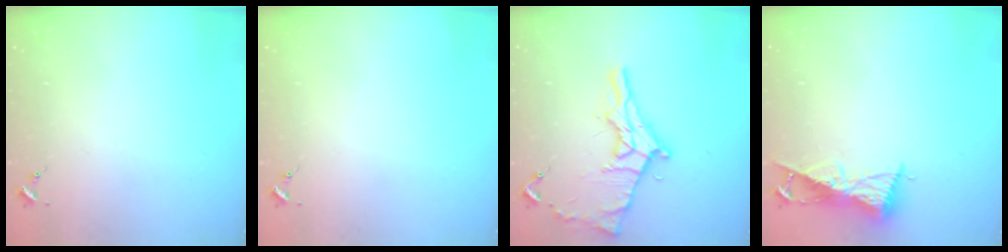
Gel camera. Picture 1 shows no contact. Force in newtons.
{"total": 0.0}
{"total": 15.2, "press": 15.2, "slide": 0.6}
{"total": 9.0, "press": 9.0, "slide": 0.5}